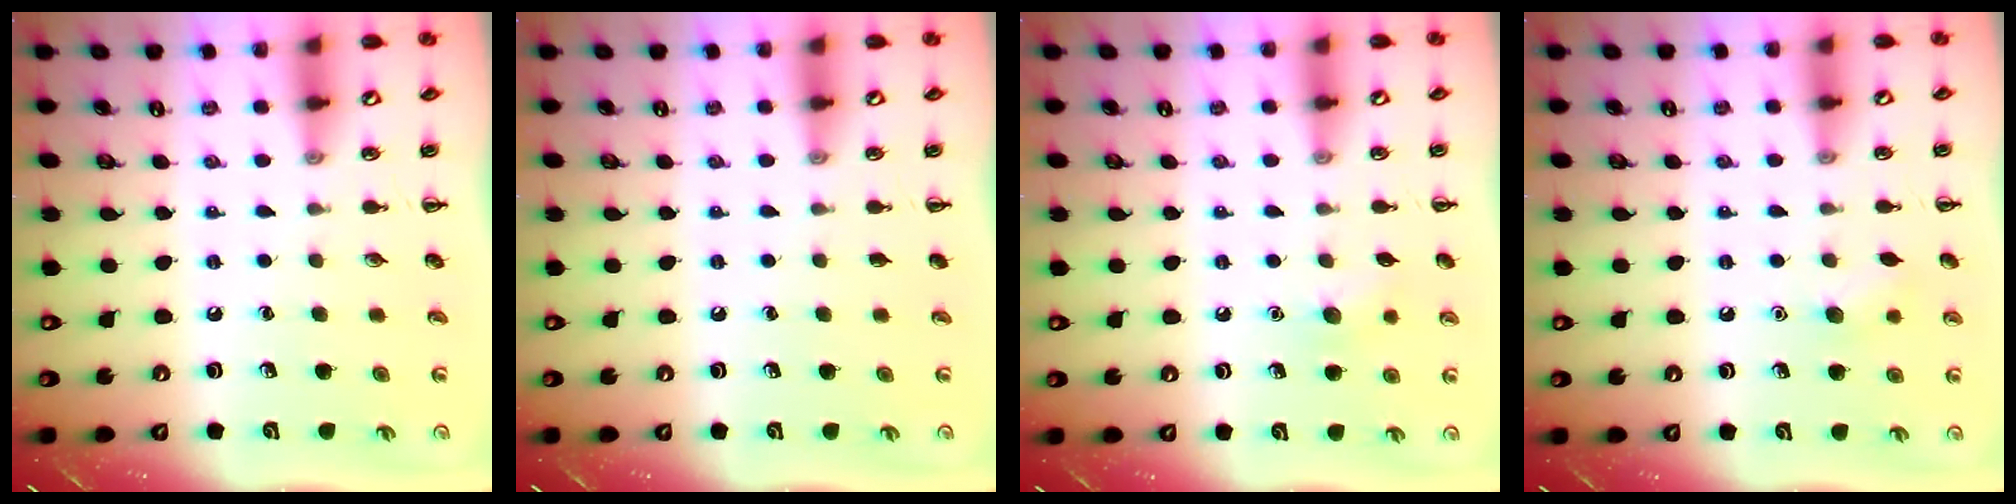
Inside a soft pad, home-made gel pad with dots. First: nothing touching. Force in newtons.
{"total": 0.0}
{"total": 7.2, "press": 6.9, "slide": 2.1}
{"total": 6.8, "press": 6.5, "slide": 1.9}